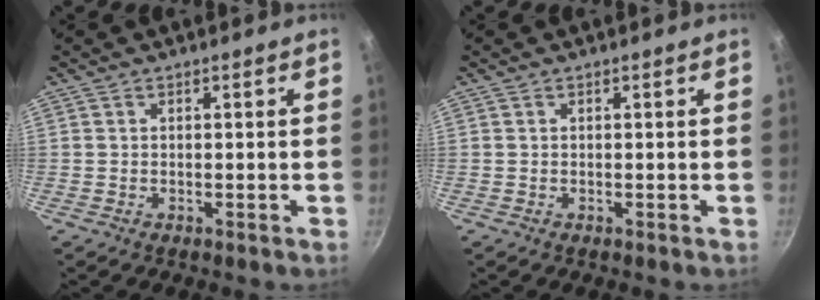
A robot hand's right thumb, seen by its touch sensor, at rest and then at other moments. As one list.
[{"total": 0.0}]